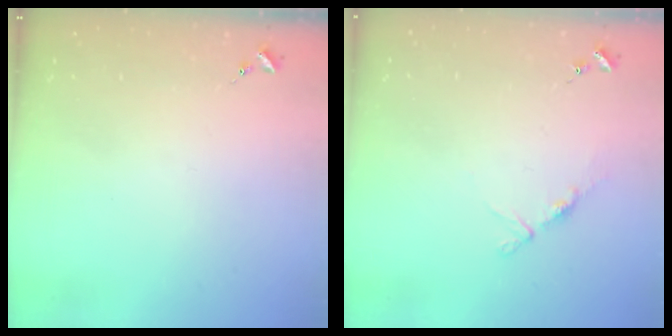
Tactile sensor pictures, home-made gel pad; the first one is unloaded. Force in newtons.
{"total": 5.5, "press": 5.4, "slide": 0.6}